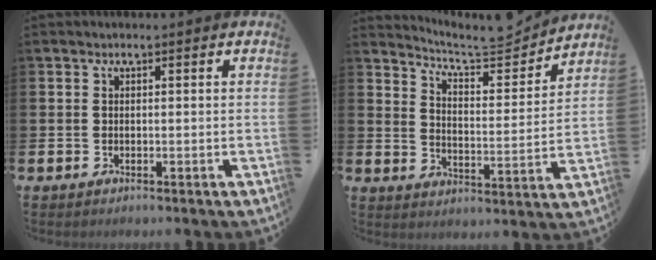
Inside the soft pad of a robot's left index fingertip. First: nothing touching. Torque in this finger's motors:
{"motor_torque": [-0.62, -0.81, 0.15, 0.04]}